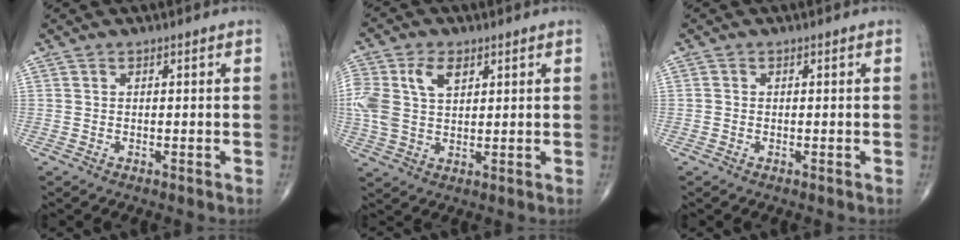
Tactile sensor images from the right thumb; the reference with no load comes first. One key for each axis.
{"total": 10.3, "fx": 3.2, "fy": 6.4, "fz": 7.4, "tx": -0.168, "ty": 0.006, "tz": 0.062}
{"total": 0.5, "fx": -0.1, "fy": 0.5, "fz": 0.1, "tx": -0.002, "ty": 0.002, "tz": -0.004}